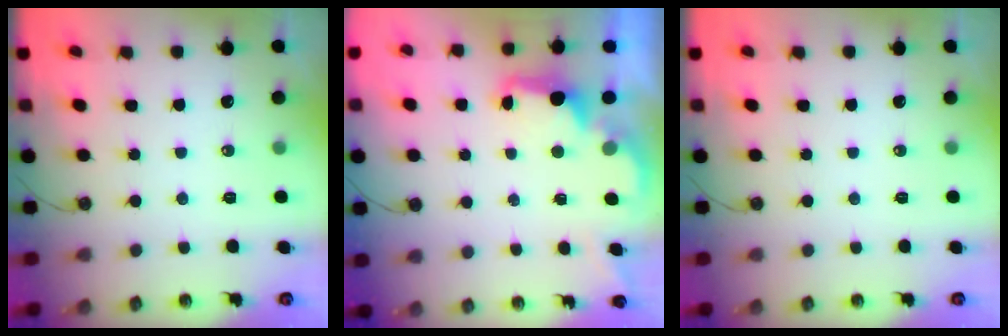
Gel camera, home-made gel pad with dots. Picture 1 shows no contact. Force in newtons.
{"total": 2.8, "press": 2.6, "slide": 0.8}
{"total": 0.0}